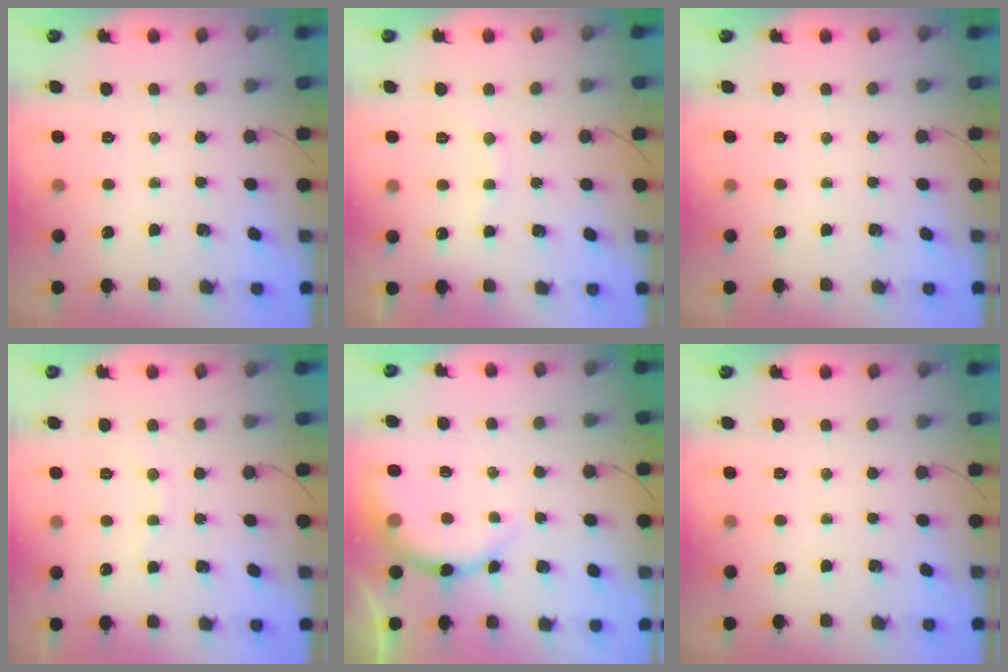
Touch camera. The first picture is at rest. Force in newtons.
{"total": 6.8, "press": 6.7, "slide": 1.4}
{"total": 0.0}
{"total": 4.7, "press": 4.6, "slide": 1.0}
{"total": 8.2, "press": 8.0, "slide": 1.6}
{"total": 0.0}